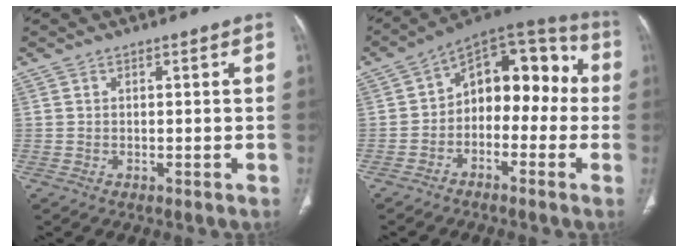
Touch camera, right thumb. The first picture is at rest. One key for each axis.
{"total": 14.7, "fx": -1.0, "fy": 9.5, "fz": 11.2, "tx": -0.100, "ty": 0.059, "tz": -0.033}